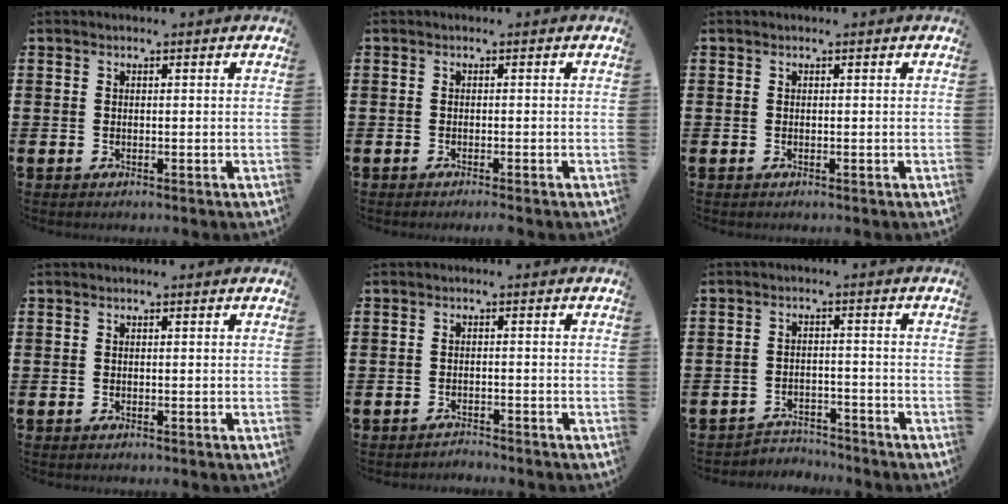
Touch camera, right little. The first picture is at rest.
{"total": 0.6, "force": [-0.5, -0.1, 0.3], "torque": [-0.005, -0.003, -0.009]}
{"total": 0.0}
{"total": 0.0}
{"total": 1.4, "force": [-1.4, -0.1, -0.2], "torque": [0.000, 0.005, -0.030]}
{"total": 2.9, "force": [-2.9, 0.5, -0.1], "torque": [-0.006, 0.002, -0.063]}